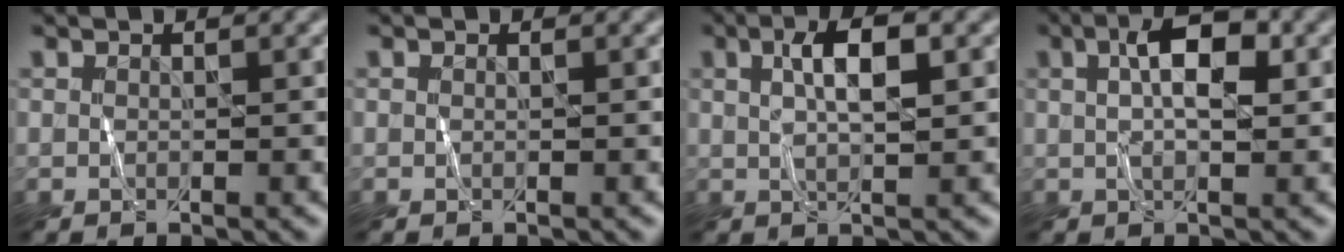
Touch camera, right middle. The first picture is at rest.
{"total": 0.0}
{"total": 4.0, "force": [1.1, 1.2, 3.7], "torque": [-0.067, 0.011, 0.018]}
{"total": 4.4, "force": [1.0, 1.7, 3.9], "torque": [-0.067, 0.011, 0.013]}